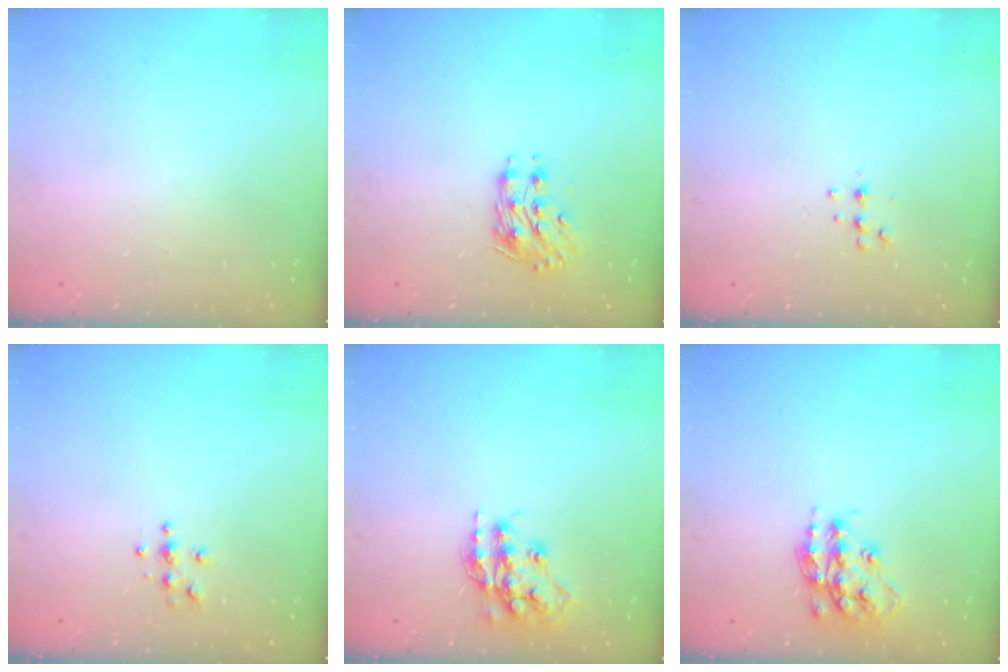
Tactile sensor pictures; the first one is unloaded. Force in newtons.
{"total": 9.4, "press": 9.4, "slide": 0.9}
{"total": 5.3, "press": 5.2, "slide": 0.8}
{"total": 3.7, "press": 3.7, "slide": 0.4}
{"total": 16.0, "press": 16.0, "slide": 1.2}
{"total": 16.1, "press": 16.1, "slide": 1.0}